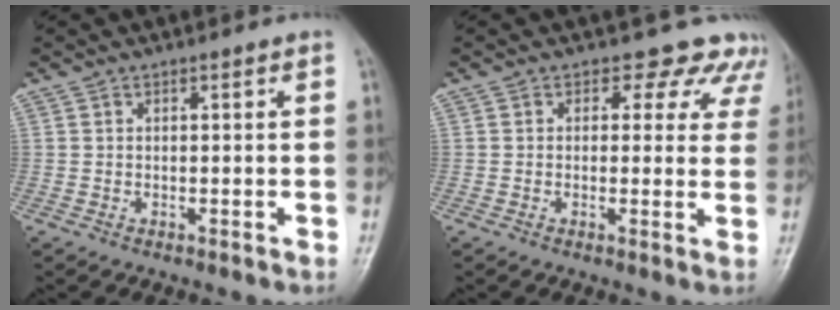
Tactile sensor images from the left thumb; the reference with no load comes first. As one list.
[{"total": 8.3, "force": [6.5, 5.0, 1.4], "torque": [0.040, -0.022, 0.046]}]